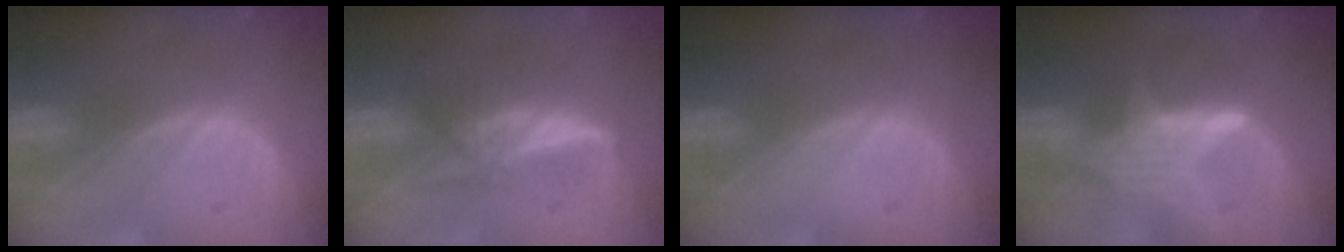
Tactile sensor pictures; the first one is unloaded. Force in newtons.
{"total": 6.0, "press": 5.5, "slide": 2.4}
{"total": 0.0}
{"total": 6.4, "press": 6.2, "slide": 1.7}